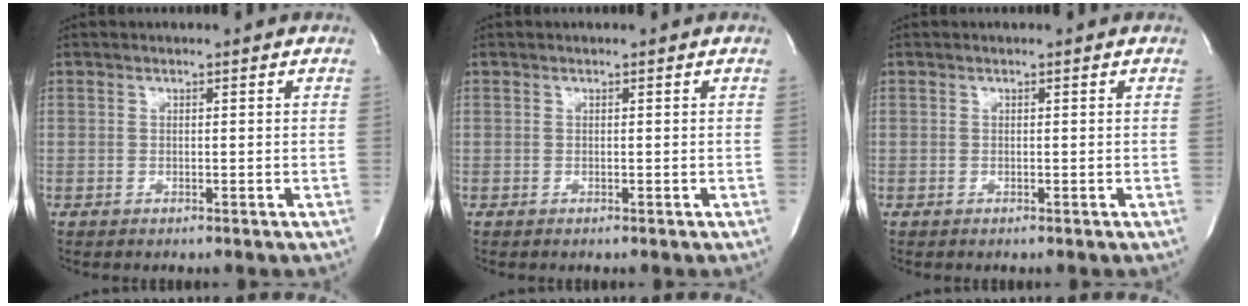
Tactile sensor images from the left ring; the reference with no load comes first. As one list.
[{"total": 0.0}, {"total": 0.0}]